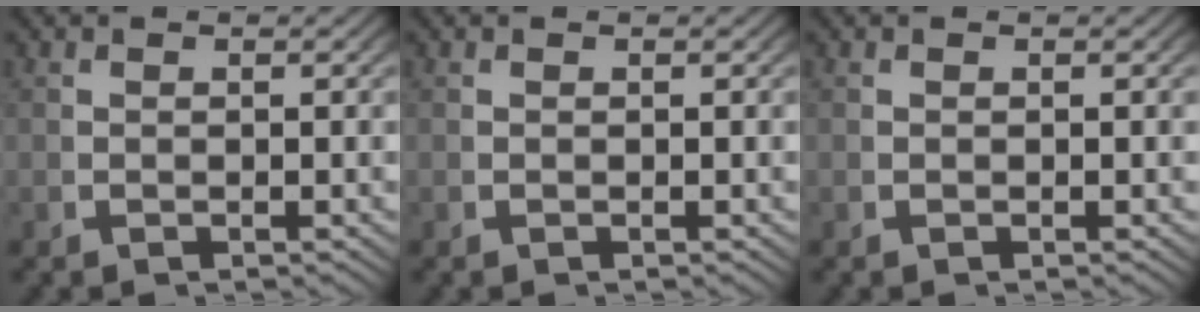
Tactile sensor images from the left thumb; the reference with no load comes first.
{"total": 0.0}
{"total": 0.0}